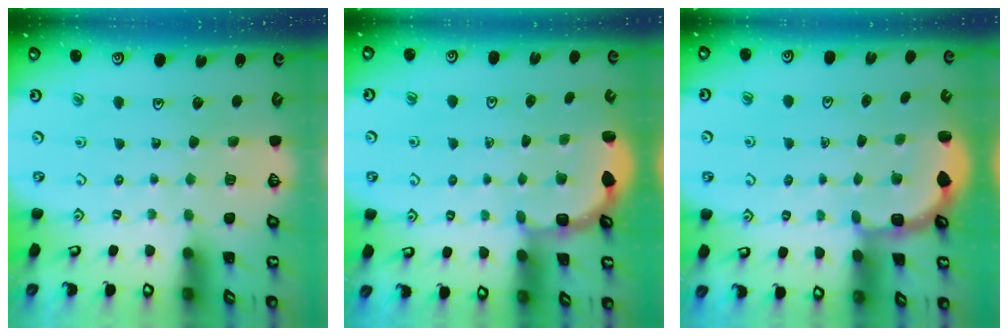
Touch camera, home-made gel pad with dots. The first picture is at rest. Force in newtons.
{"total": 2.9, "press": 2.4, "slide": 1.8}
{"total": 2.8, "press": 2.5, "slide": 1.4}